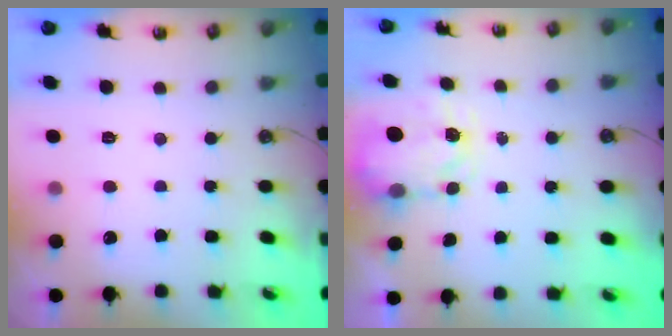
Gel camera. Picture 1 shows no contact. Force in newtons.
{"total": 3.7, "press": 3.7, "slide": 0.5}